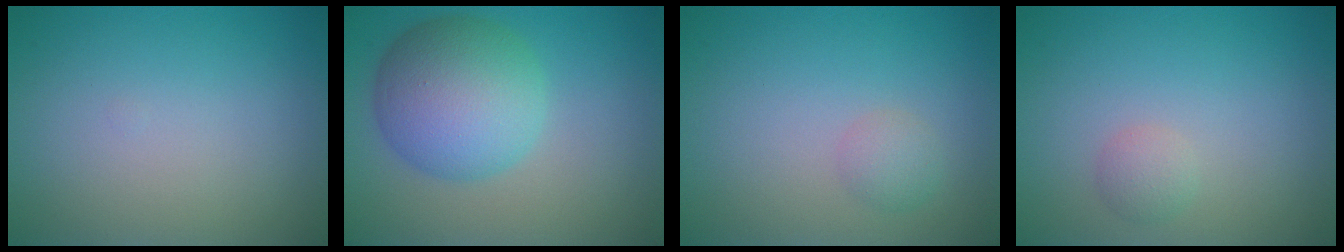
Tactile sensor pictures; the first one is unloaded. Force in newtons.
{"total": 7.8, "press": 7.8, "slide": 0.2}
{"total": 1.3, "press": 1.3, "slide": 0.1}
{"total": 1.2, "press": 1.2, "slide": 0.1}